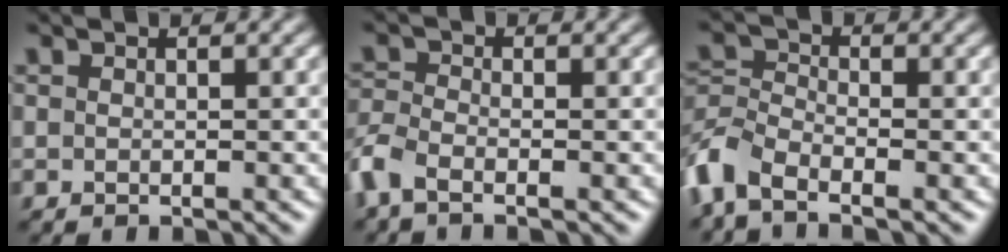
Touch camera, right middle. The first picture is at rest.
{"total": 3.4, "force": [-2.1, 1.6, 2.1], "torque": [-0.058, -0.008, -0.062]}
{"total": 5.2, "force": [-3.3, 2.5, 3.1], "torque": [-0.072, -0.003, -0.084]}